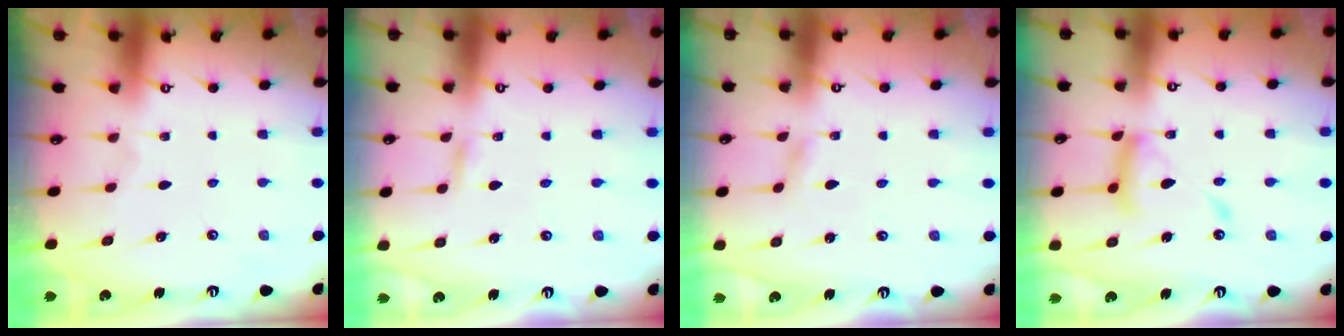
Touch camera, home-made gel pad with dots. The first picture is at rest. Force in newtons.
{"total": 1.8, "press": 1.8, "slide": 0.1}
{"total": 2.3, "press": 2.3, "slide": 0.2}
{"total": 14.4, "press": 14.3, "slide": 1.3}